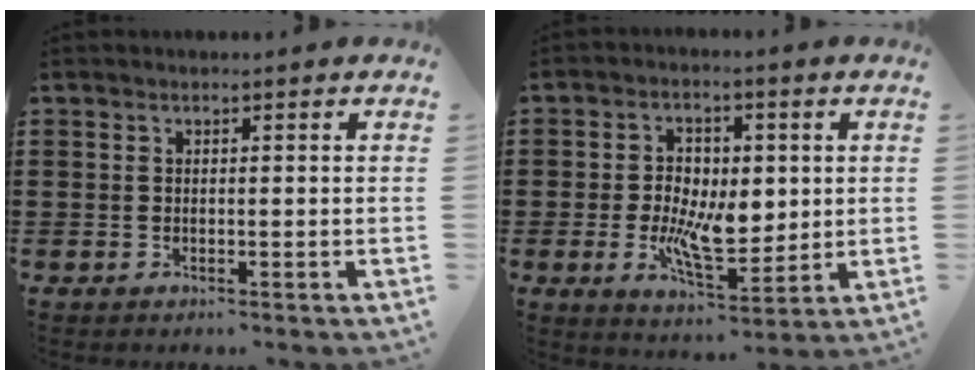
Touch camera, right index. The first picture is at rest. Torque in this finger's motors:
{"motor_torque": [1.50, 0.64, 0.62, 0.14]}